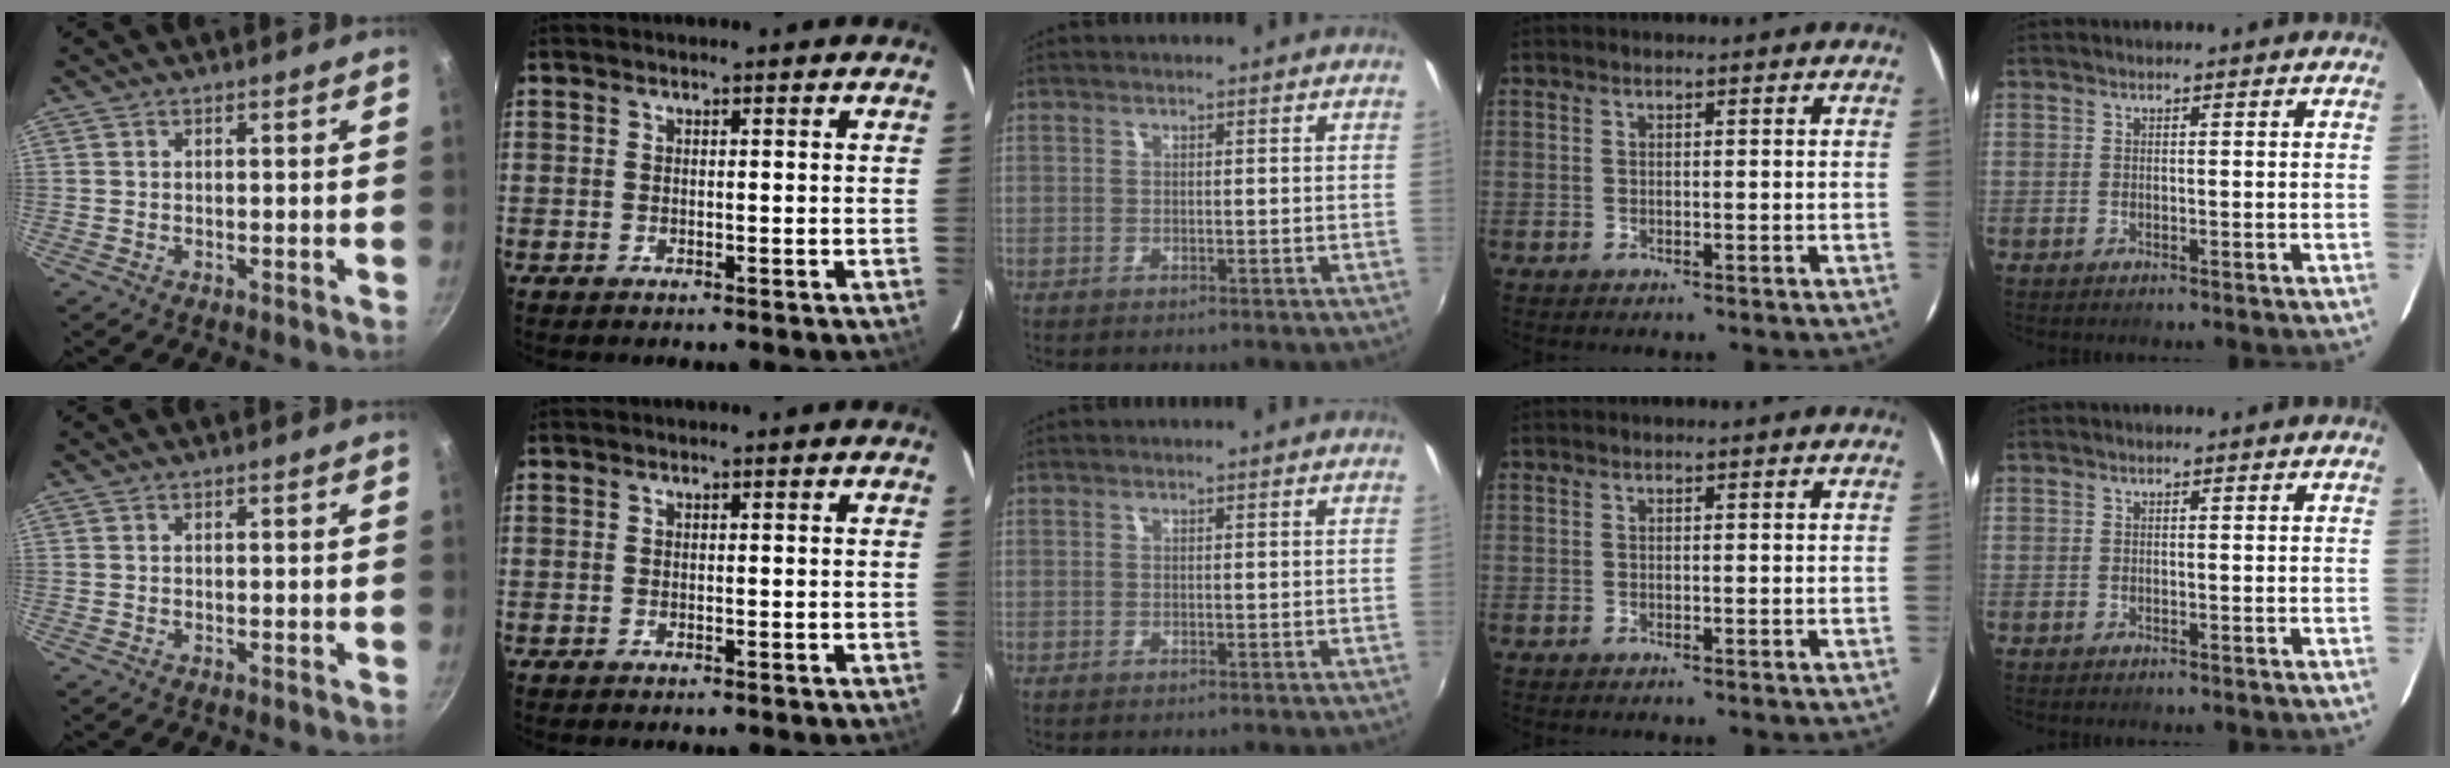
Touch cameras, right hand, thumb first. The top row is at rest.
{}